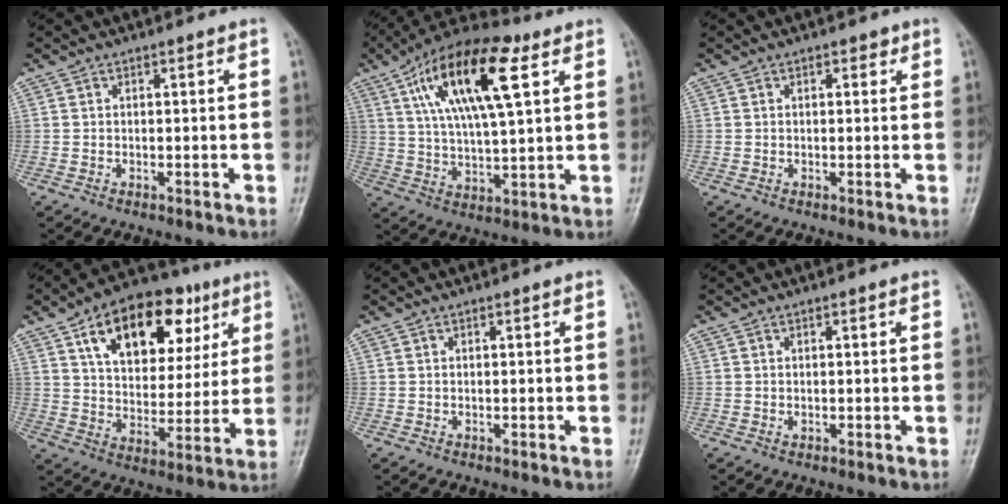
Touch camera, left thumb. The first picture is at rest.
{"total": 18.8, "force": [7.5, 6.6, 16.0], "torque": [-0.273, 0.001, 0.126]}
{"total": 1.5, "force": [0.7, 0.9, 0.9], "torque": [-0.003, 0.000, 0.006]}
{"total": 21.0, "force": [9.6, 12.0, 14.4], "torque": [-0.177, -0.008, 0.153]}
{"total": 0.0}
{"total": 0.8, "force": [0.2, 0.4, 0.6], "torque": [-0.009, 0.001, 0.005]}